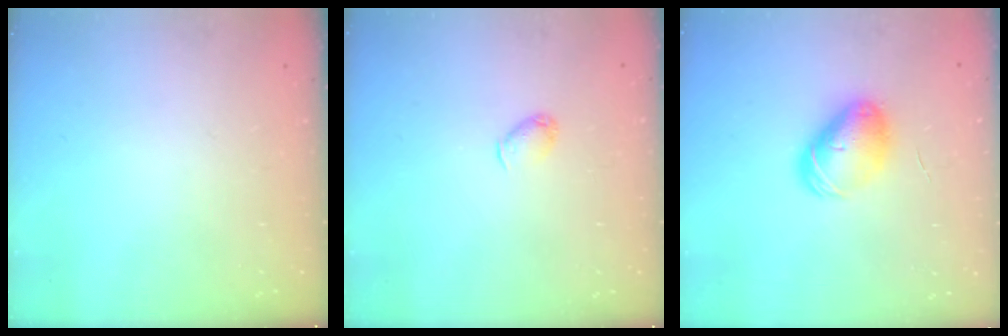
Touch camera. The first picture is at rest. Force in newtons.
{"total": 3.8, "press": 3.7, "slide": 0.7}
{"total": 8.6, "press": 8.5, "slide": 1.3}